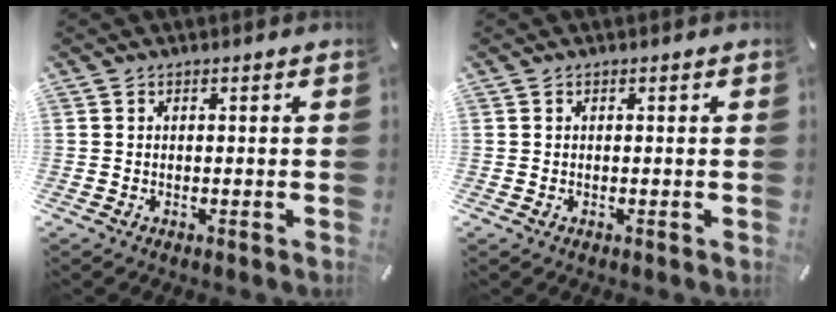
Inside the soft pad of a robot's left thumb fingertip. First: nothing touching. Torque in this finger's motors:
{"motor_torque": [0.08, 0.09, 0.11, 0.04, 0.00]}